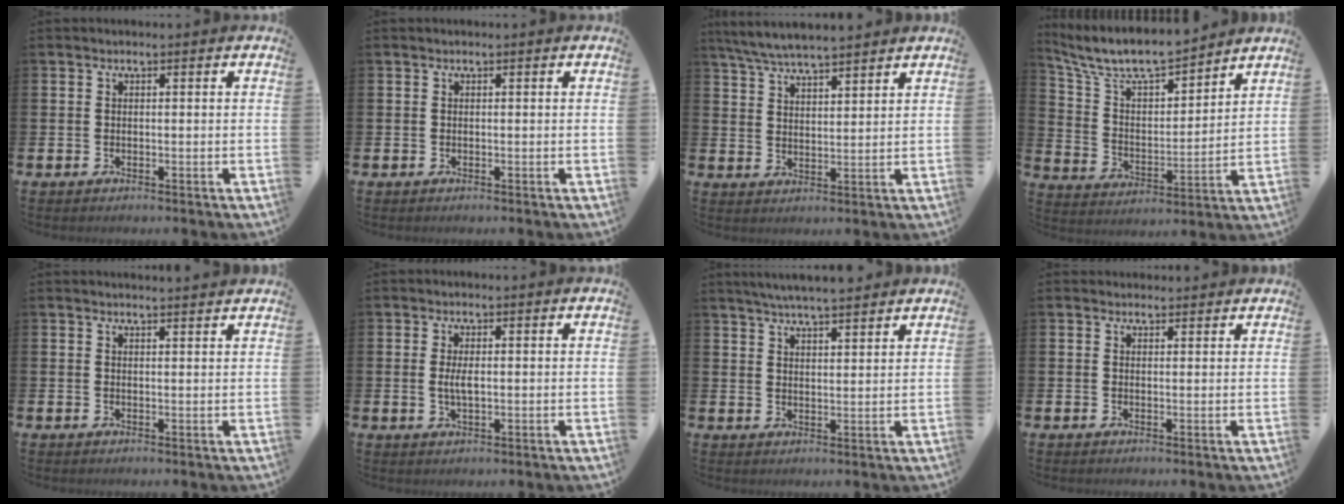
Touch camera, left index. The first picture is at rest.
{"total": 0.0}
{"total": 5.8, "force": [5.6, 0.3, 1.3], "torque": [-0.045, -0.023, 0.103]}
{"total": 8.7, "force": [8.1, 1.8, 2.6], "torque": [-0.092, -0.059, 0.142]}
{"total": 1.5, "force": [1.5, -0.1, 0.0], "torque": [0.008, -0.009, 0.026]}
{"total": 2.6, "force": [0.1, 1.0, 2.4], "torque": [-0.044, 0.003, -0.001]}
{"total": 5.1, "force": [4.9, 0.1, 1.2], "torque": [-0.029, -0.017, 0.088]}
{"total": 1.3, "force": [1.2, 0.5, -0.1], "torque": [0.021, -0.005, 0.018]}